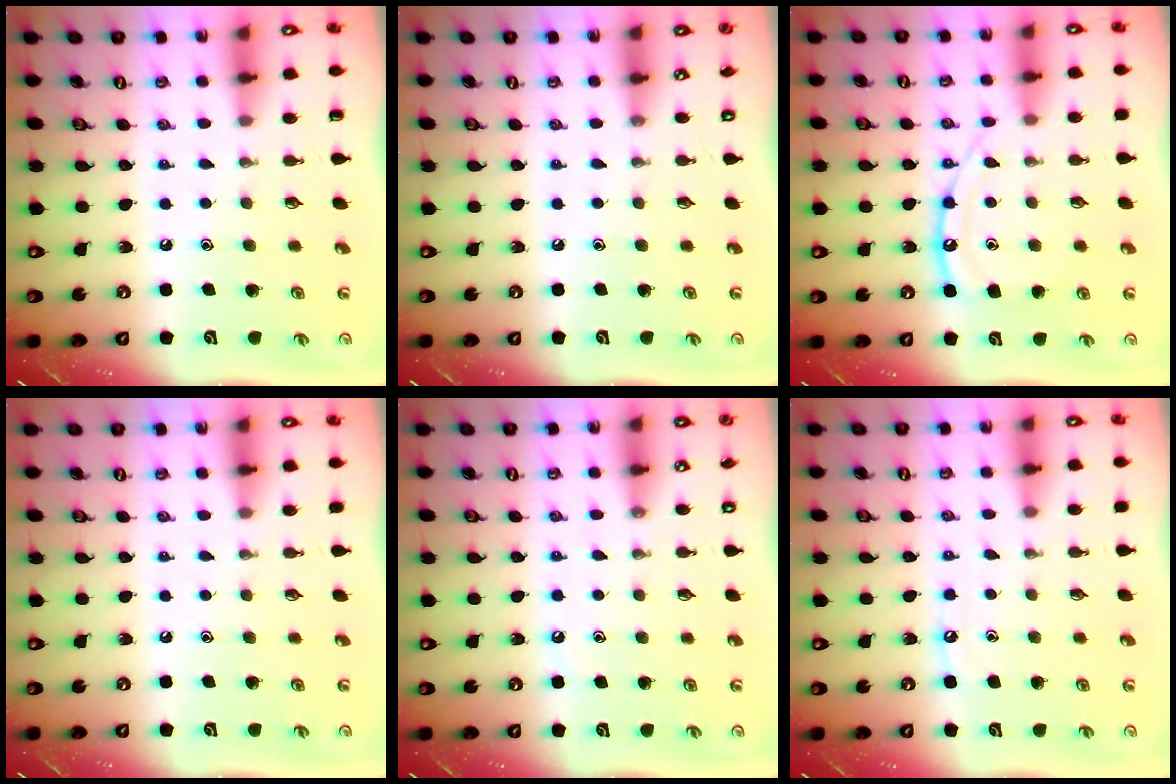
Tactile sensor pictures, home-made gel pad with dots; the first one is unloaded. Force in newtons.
{"total": 0.0}
{"total": 12.8, "press": 12.7, "slide": 1.1}
{"total": 0.0}
{"total": 5.3, "press": 5.3, "slide": 0.6}
{"total": 4.9, "press": 4.8, "slide": 0.6}